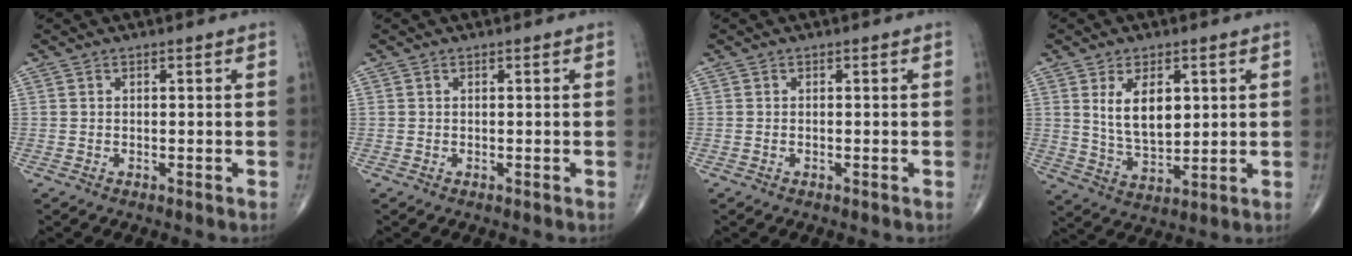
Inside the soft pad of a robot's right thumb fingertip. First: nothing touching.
{"total": 0.0}
{"total": 0.0}
{"total": 9.6, "force": [2.6, 5.2, 7.6], "torque": [-0.112, -0.021, 0.059]}